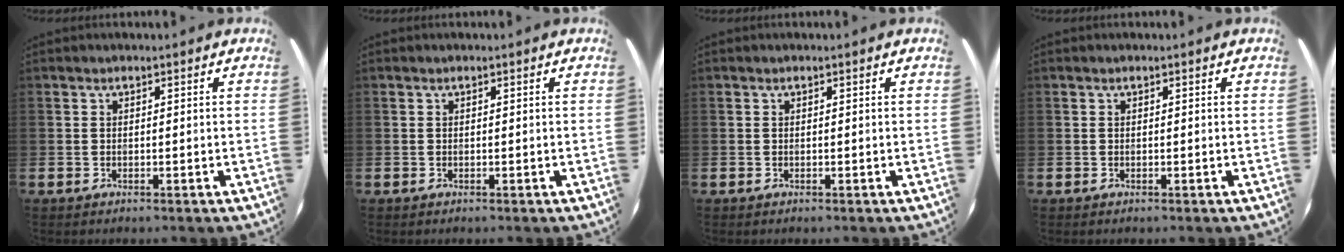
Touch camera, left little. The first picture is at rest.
{"total": 0.0}
{"total": 0.0}
{"total": 0.0}